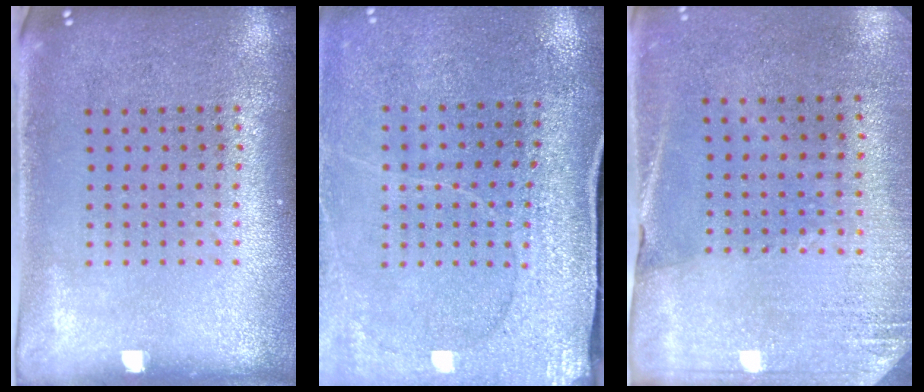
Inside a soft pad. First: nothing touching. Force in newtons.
{"total": 2.9, "press": 2.9, "slide": 0.4}
{"total": 2.6, "press": 2.4, "slide": 1.0}